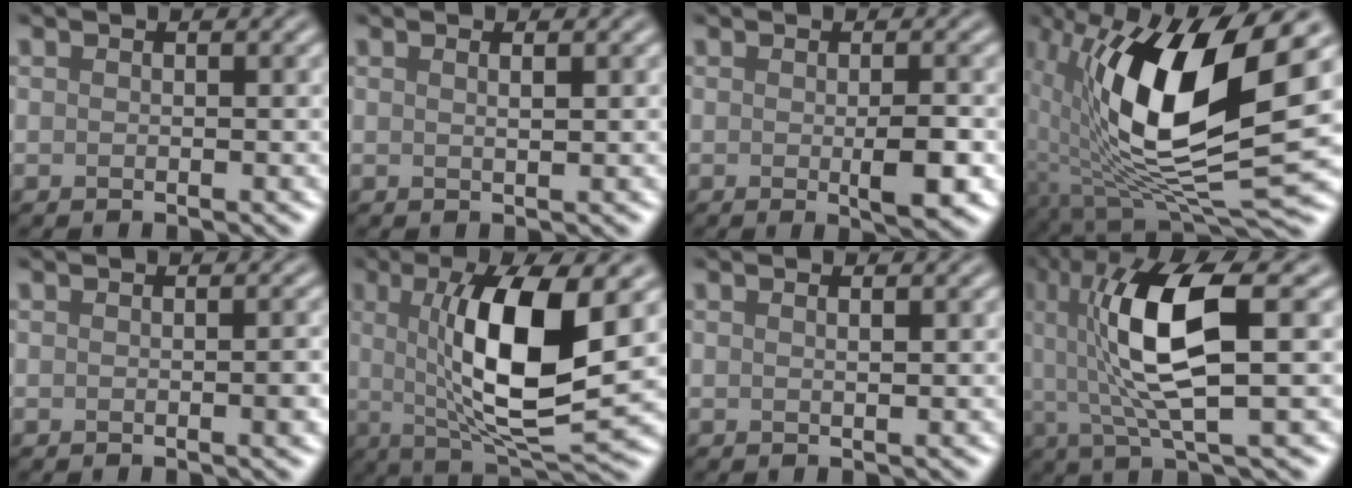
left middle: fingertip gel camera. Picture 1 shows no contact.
{"total": 1.0, "force": [0.5, 0.3, 0.8], "torque": [-0.008, 0.003, 0.005]}
{"total": 3.1, "force": [-0.4, 0.5, 3.0], "torque": [-0.047, -0.005, -0.003]}
{"total": 14.3, "force": [2.2, 4.9, 13.2], "torque": [-0.238, -0.023, 0.037]}
{"total": 1.1, "force": [-0.1, 0.1, 1.1], "torque": [-0.014, 0.002, -0.001]}
{"total": 10.8, "force": [1.3, 2.9, 10.3], "torque": [-0.163, -0.007, 0.027]}
{"total": 0.7, "force": [0.4, 0.2, 0.6], "torque": [-0.005, 0.003, 0.004]}
{"total": 9.3, "force": [1.4, 2.2, 9.0], "torque": [-0.172, 0.003, 0.032]}